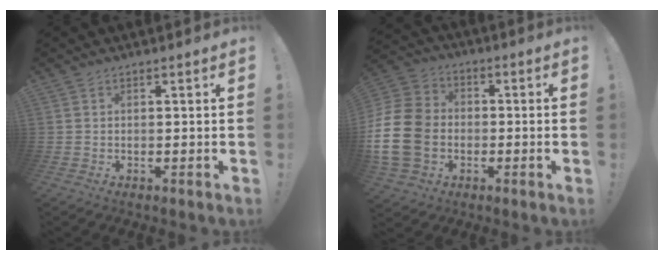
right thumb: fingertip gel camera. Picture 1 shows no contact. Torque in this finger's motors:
{"motor_torque": [2.24, 2.42, 1.03, -1.01, 0.44]}